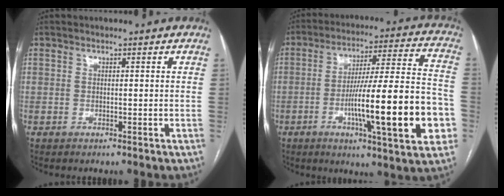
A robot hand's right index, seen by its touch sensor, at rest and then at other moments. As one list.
[{"total": 21.2, "force": [-5.7, 1.8, 20.3], "torque": [-0.280, 0.007, -0.081]}]